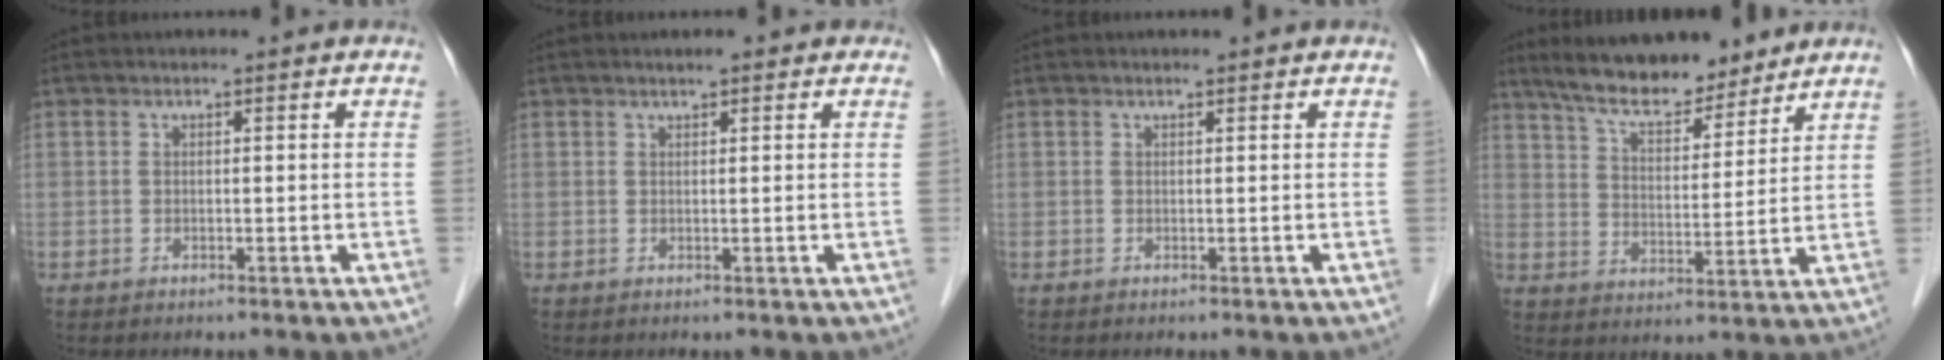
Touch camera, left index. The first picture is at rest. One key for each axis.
{"total": 1.7, "fx": 1.4, "fy": 0.6, "fz": 0.8, "tx": -0.014, "ty": 0.010, "tz": 0.018}
{"total": 0.9, "fx": 0.9, "fy": 0.1, "fz": 0.1, "tx": -0.010, "ty": 0.006, "tz": 0.011}
{"total": 12.1, "fx": 10.4, "fy": 2.9, "fz": 5.4, "tx": -0.086, "ty": 0.012, "tz": 0.177}